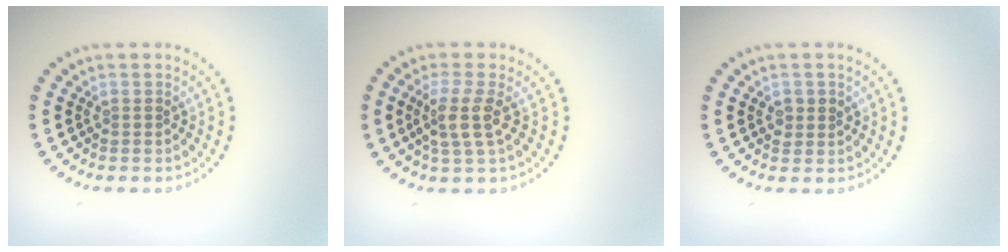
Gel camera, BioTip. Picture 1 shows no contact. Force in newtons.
{"total": 2.9, "press": 2.4, "slide": 1.7}
{"total": 1.4, "press": 1.3, "slide": 0.3}